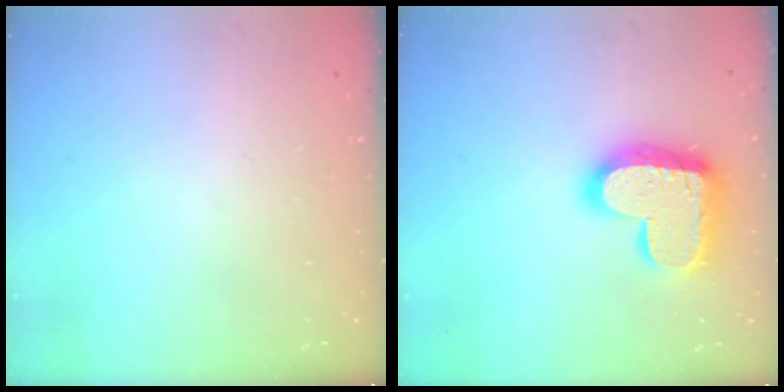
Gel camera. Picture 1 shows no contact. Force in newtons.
{"total": 18.7, "press": 18.7, "slide": 1.2}